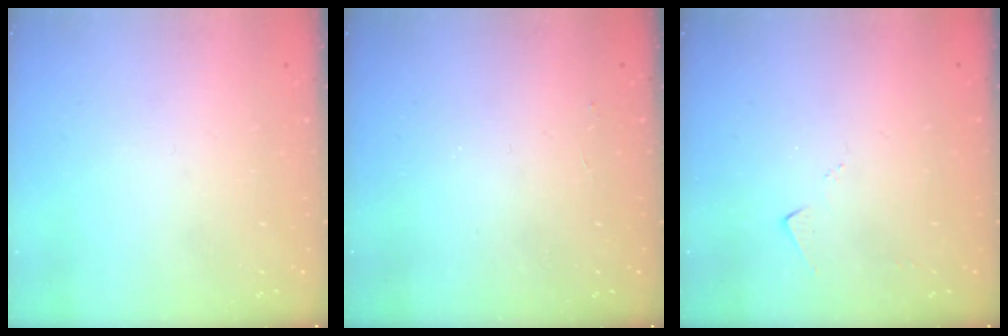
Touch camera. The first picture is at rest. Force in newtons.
{"total": 2.1, "press": 2.0, "slide": 0.4}
{"total": 3.4, "press": 3.3, "slide": 0.4}